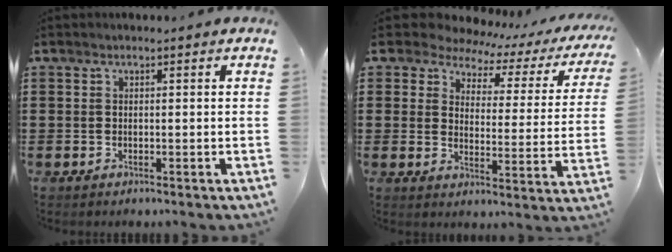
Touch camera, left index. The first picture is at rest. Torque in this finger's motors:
{"motor_torque": [2.14, 0.00, 0.00, -0.12]}